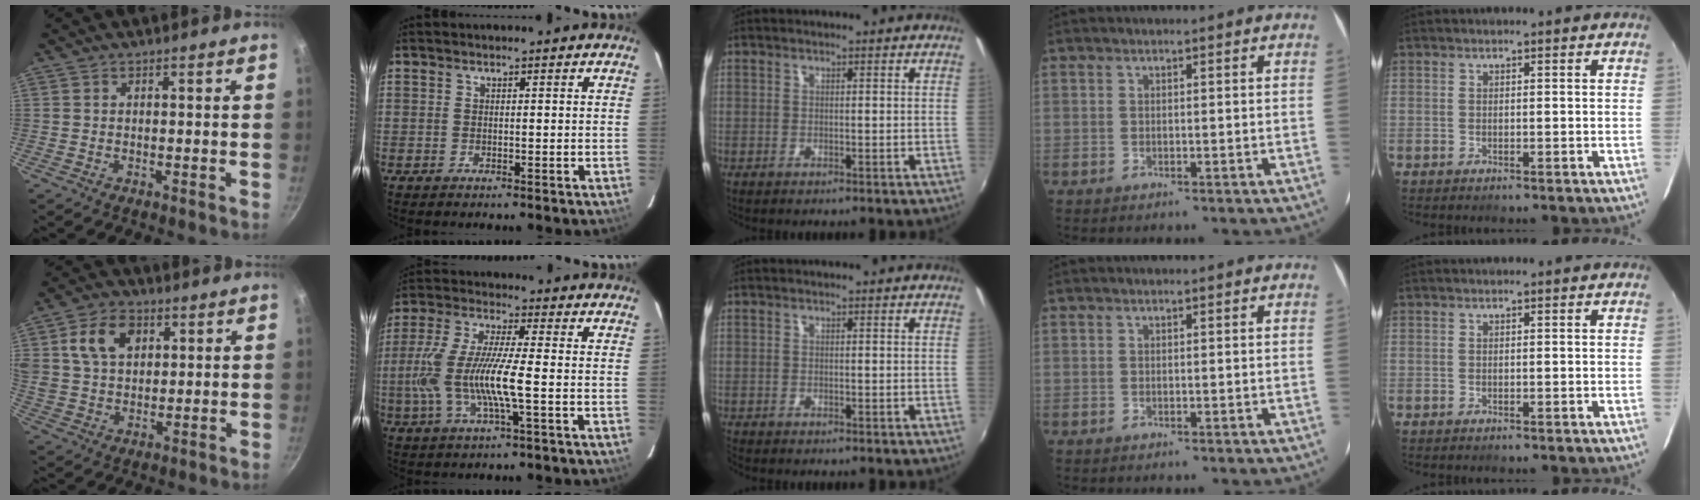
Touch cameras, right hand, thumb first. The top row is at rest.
{"thumb": {"total": 10.3, "force": [3.6, 7.2, 6.4], "torque": [-0.099, -0.002, 0.061]}, "index": {"total": 13.3, "force": [-2.7, 1.7, 12.9], "torque": [-0.263, -0.006, -0.049]}, "middle": {"total": 0.6, "force": [-0.5, 0.2, 0.0], "torque": [0.000, -0.003, -0.014]}}